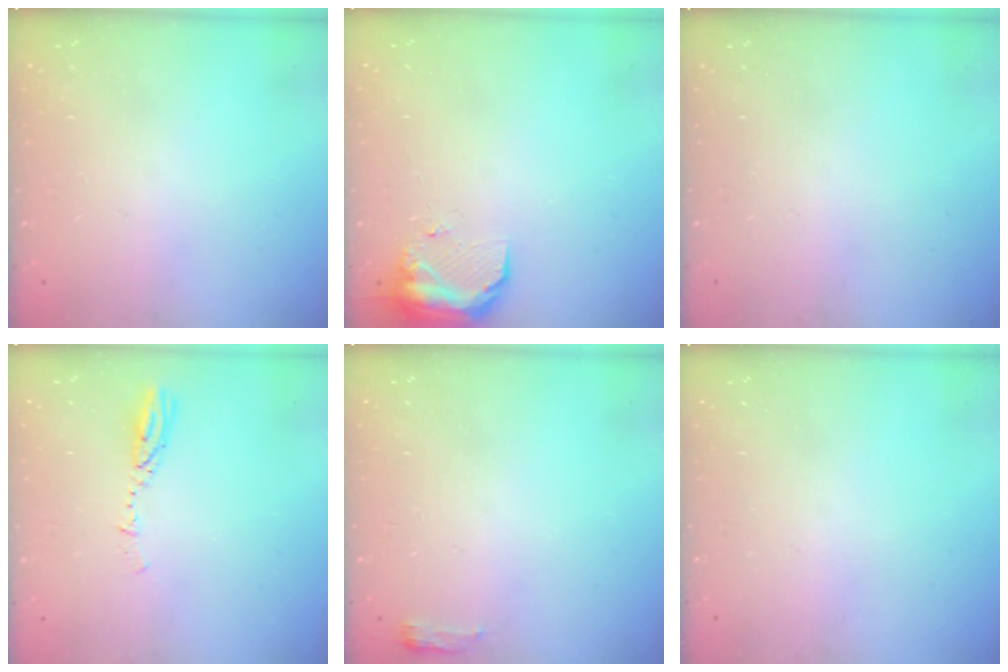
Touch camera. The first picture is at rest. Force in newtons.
{"total": 9.9, "press": 9.4, "slide": 3.1}
{"total": 0.0}
{"total": 3.4, "press": 3.4, "slide": 0.2}
{"total": 3.3, "press": 3.2, "slide": 1.0}
{"total": 0.0}